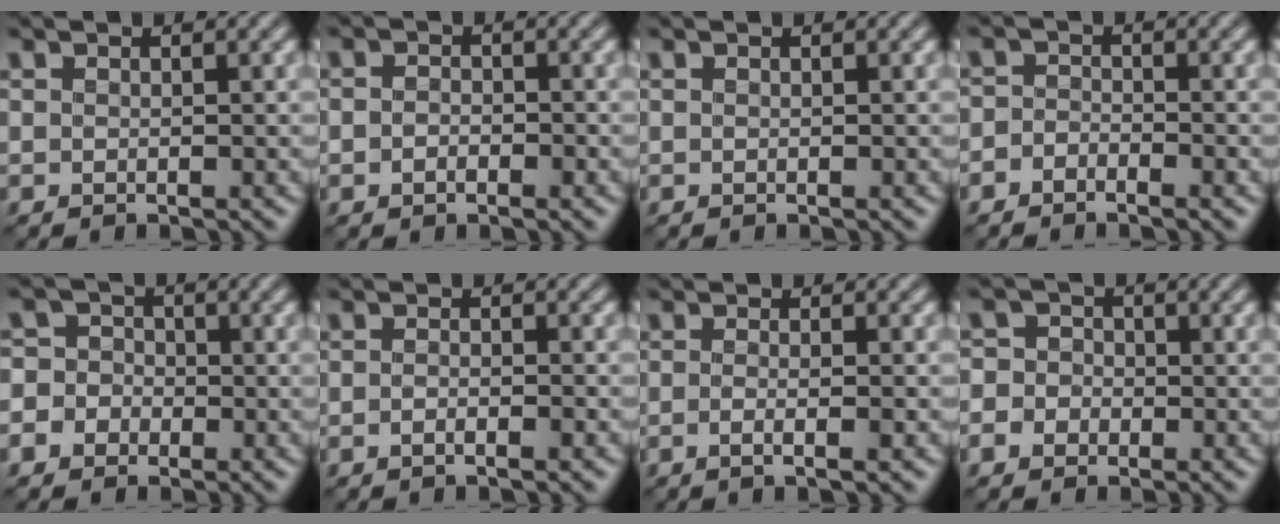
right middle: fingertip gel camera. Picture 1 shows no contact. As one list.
[{"total": 1.7, "force": [-0.6, 1.2, 1.2], "torque": [-0.012, 0.000, -0.014]}, {"total": 0.0}, {"total": 1.7, "force": [-1.2, 1.1, 0.7], "torque": [0.008, 0.005, -0.030]}, {"total": 5.0, "force": [-2.0, 4.5, 1.1], "torque": [-0.003, 0.010, -0.063]}, {"total": 1.4, "force": [-0.7, 0.4, 1.1], "torque": [-0.009, 0.002, -0.016]}, {"total": 2.2, "force": [-0.5, 0.8, 2.0], "torque": [-0.014, -0.007, -0.017]}, {"total": 4.0, "force": [-1.3, 3.6, 1.2], "torque": [0.005, 0.011, -0.048]}]